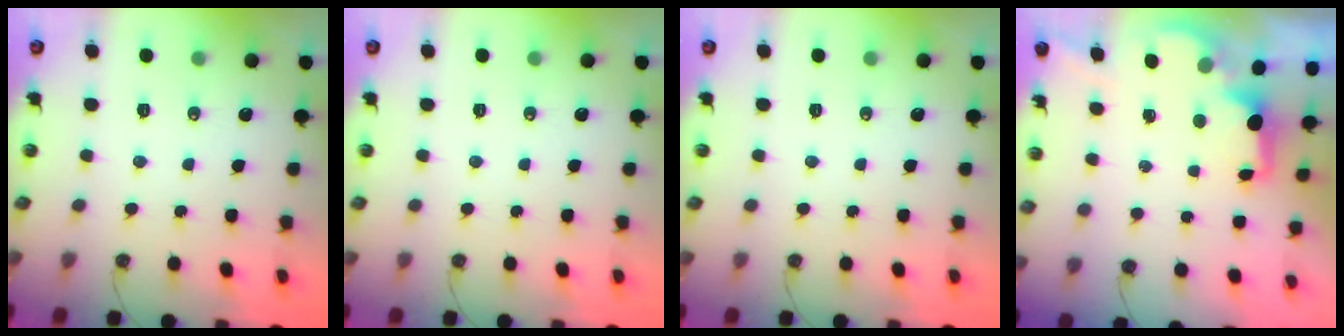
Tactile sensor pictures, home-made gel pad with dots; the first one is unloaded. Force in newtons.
{"total": 0.0}
{"total": 0.0}
{"total": 1.6, "press": 1.4, "slide": 0.7}